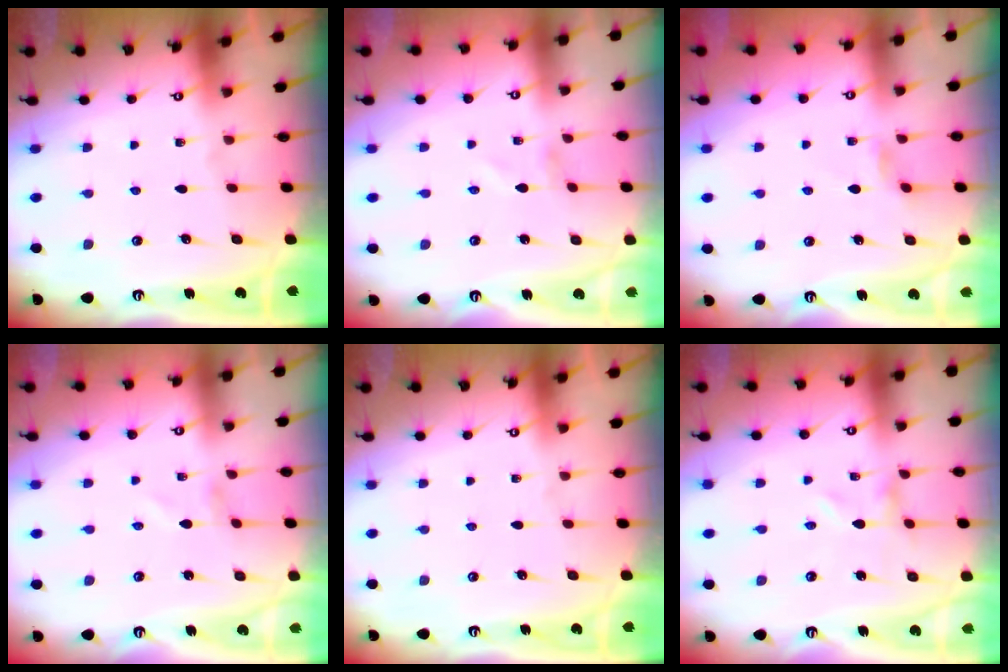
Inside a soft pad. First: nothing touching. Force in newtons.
{"total": 1.3, "press": 1.2, "slide": 0.1}
{"total": 2.5, "press": 2.4, "slide": 0.4}
{"total": 1.3, "press": 1.2, "slide": 0.1}
{"total": 0.0}
{"total": 0.0}